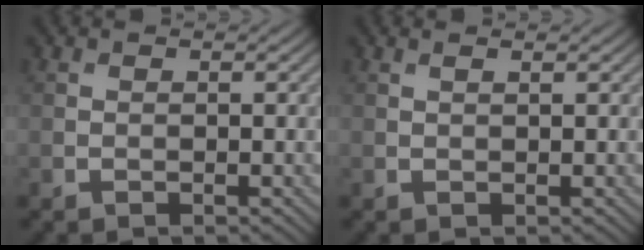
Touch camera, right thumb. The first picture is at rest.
{"total": 0.9, "force": [0.6, 0.1, 0.6], "torque": [-0.014, 0.002, 0.010]}